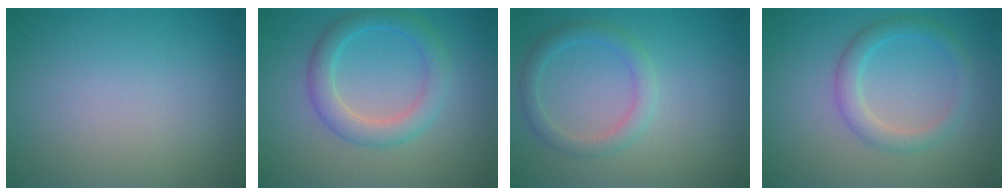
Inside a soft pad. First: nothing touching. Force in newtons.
{"total": 3.5, "press": 3.5, "slide": 0.0}
{"total": 2.3, "press": 2.3, "slide": 0.0}
{"total": 2.6, "press": 2.6, "slide": 0.1}